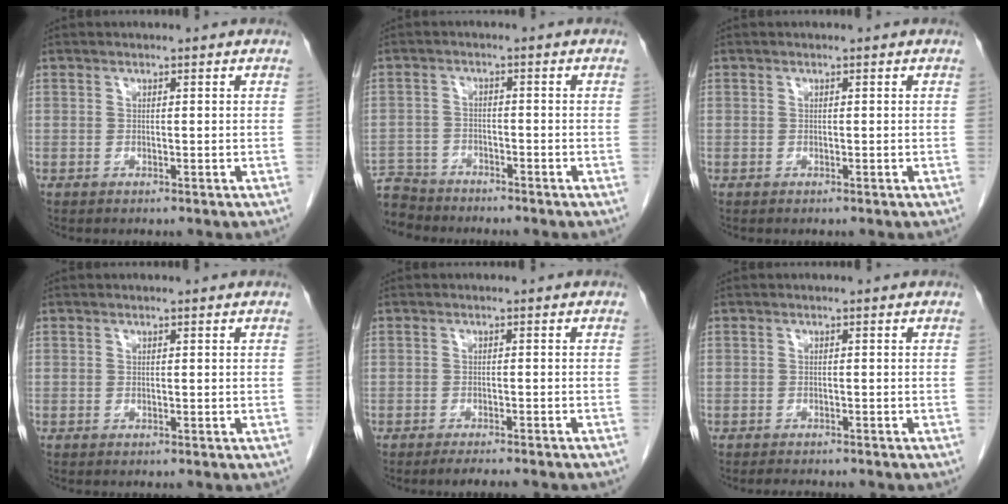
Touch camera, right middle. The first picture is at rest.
{"total": 7.1, "force": [-6.6, 2.5, -0.1], "torque": [-0.004, 0.000, -0.122]}
{"total": 0.0}
{"total": 0.0}
{"total": 6.6, "force": [-5.7, 0.7, 3.1], "torque": [-0.031, -0.008, -0.077]}
{"total": 2.8, "force": [-2.6, 0.5, 1.0], "torque": [-0.017, -0.007, -0.034]}